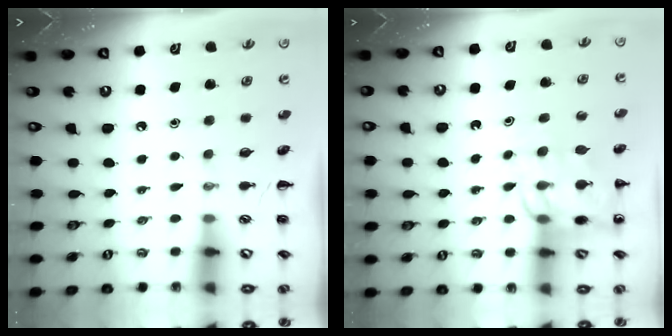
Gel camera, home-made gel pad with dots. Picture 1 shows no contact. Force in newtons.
{"total": 12.3, "press": 12.0, "slide": 2.9}